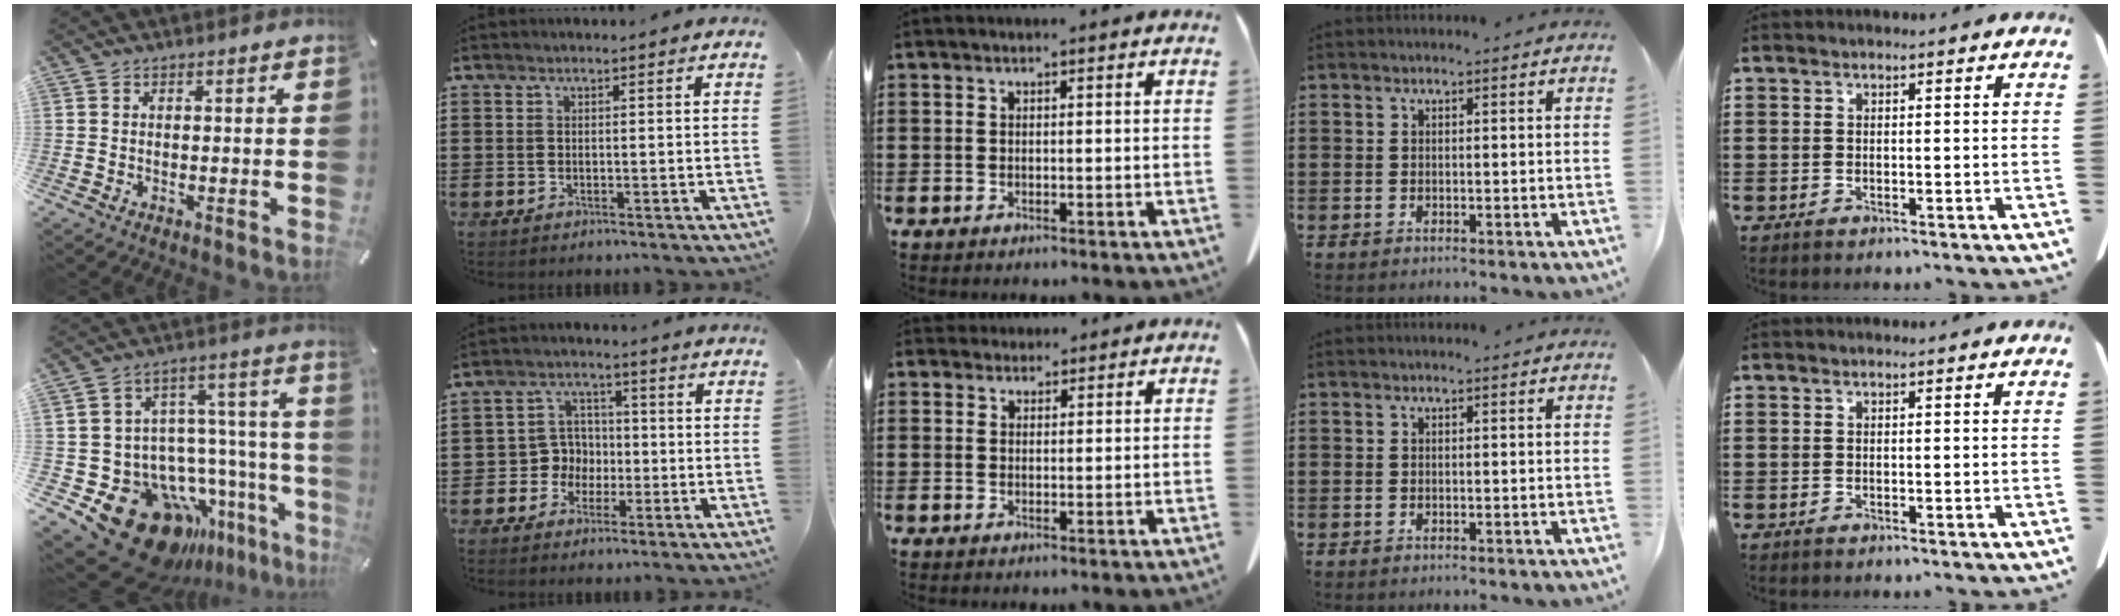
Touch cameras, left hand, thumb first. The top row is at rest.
{"thumb": {"total": 23.8, "force": [-15.9, 13.1, 11.9], "torque": [-0.177, 0.052, -0.234]}, "index": {"total": 5.2, "force": [-1.4, 4.9, 1.0], "torque": [-0.045, 0.012, -0.030]}, "middle": {"total": 2.1, "force": [1.8, 0.9, 0.1], "torque": [0.001, 0.002, 0.036]}}